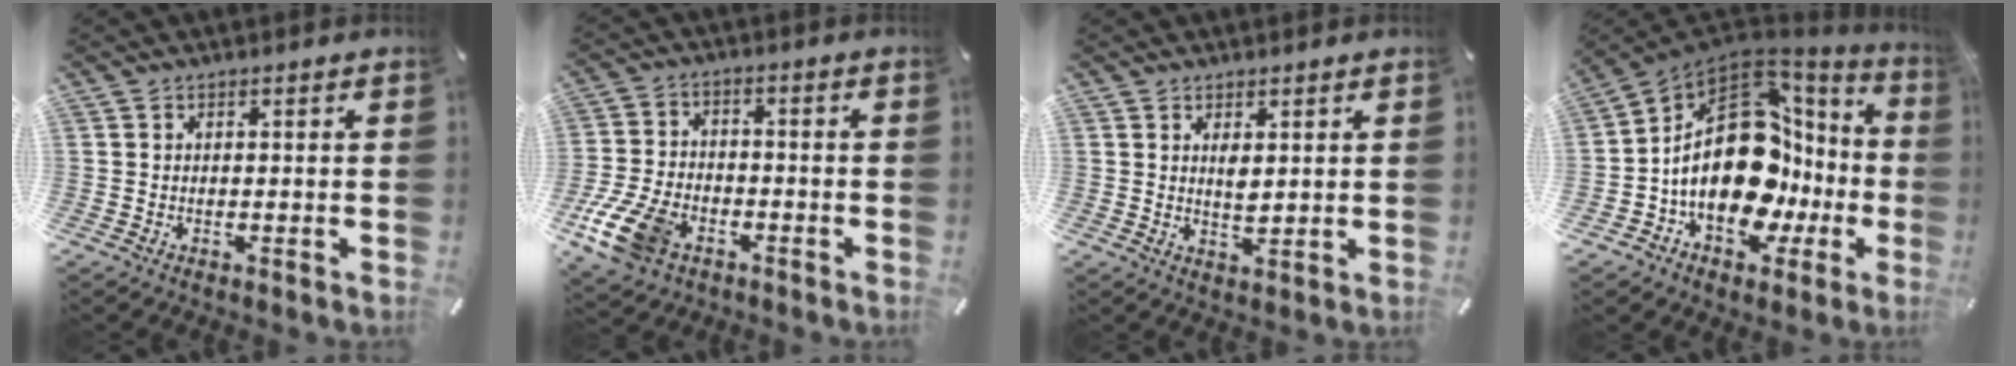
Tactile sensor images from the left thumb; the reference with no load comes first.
{"total": 11.7, "force": [-6.1, 7.4, 6.7], "torque": [-0.142, 0.028, -0.109]}
{"total": 3.0, "force": [1.4, 1.2, 2.3], "torque": [-0.043, -0.004, 0.022]}
{"total": 24.9, "force": [0.2, 16.2, 18.8], "torque": [-0.332, -0.018, 0.014]}